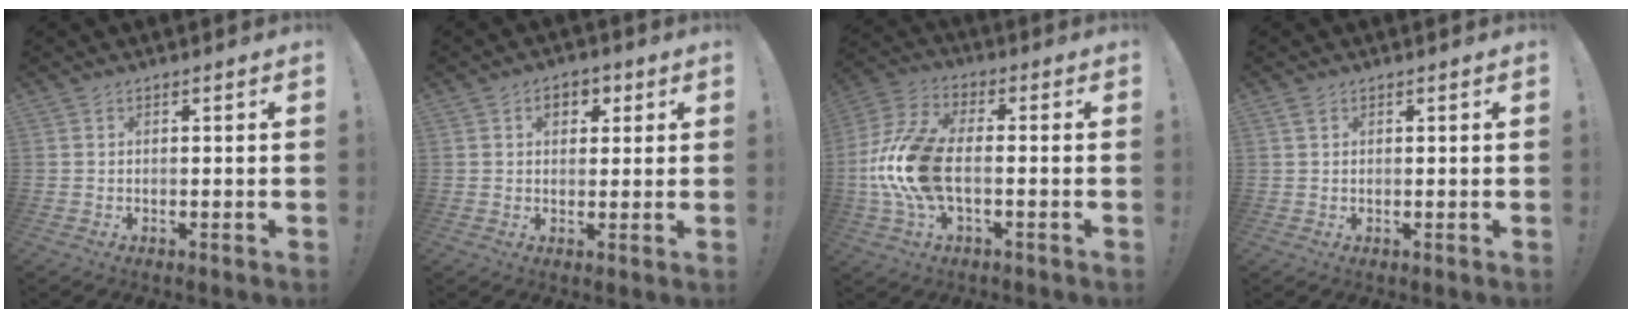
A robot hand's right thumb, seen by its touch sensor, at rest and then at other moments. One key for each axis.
{"total": 5.4, "fx": 1.9, "fy": 3.9, "fz": 3.2, "tx": -0.030, "ty": 0.001, "tz": 0.028}
{"total": 16.3, "fx": -2.2, "fy": 8.9, "fz": 13.5, "tx": -0.262, "ty": 0.007, "tz": -0.032}
{"total": 1.4, "fx": 0.9, "fy": 0.9, "fz": 0.5, "tx": -0.002, "ty": -0.001, "tz": 0.015}